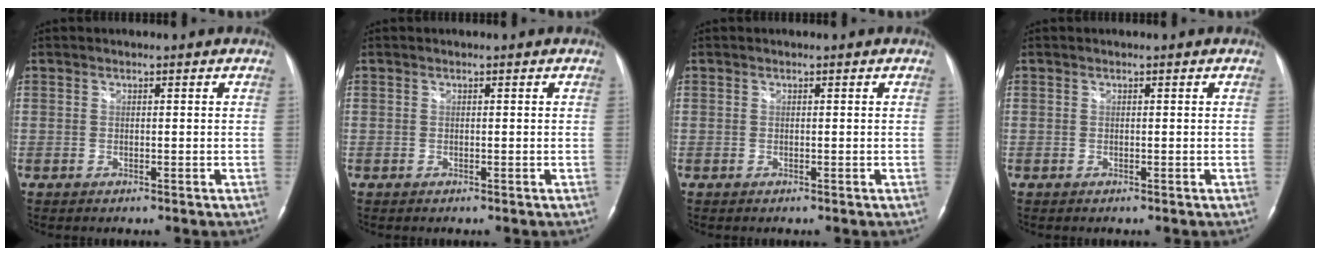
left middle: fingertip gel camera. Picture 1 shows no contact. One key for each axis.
{"total": 0.0}
{"total": 0.0}
{"total": 0.0}